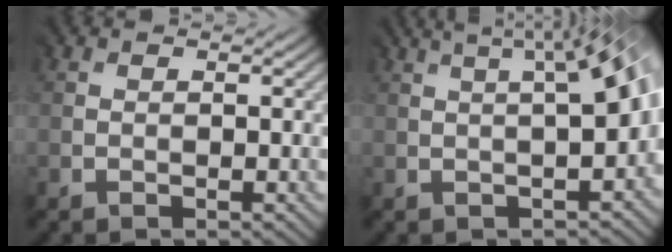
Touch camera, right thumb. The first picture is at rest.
{"total": 7.0, "force": [0.6, 0.9, 6.9], "torque": [-0.050, 0.034, -0.001]}